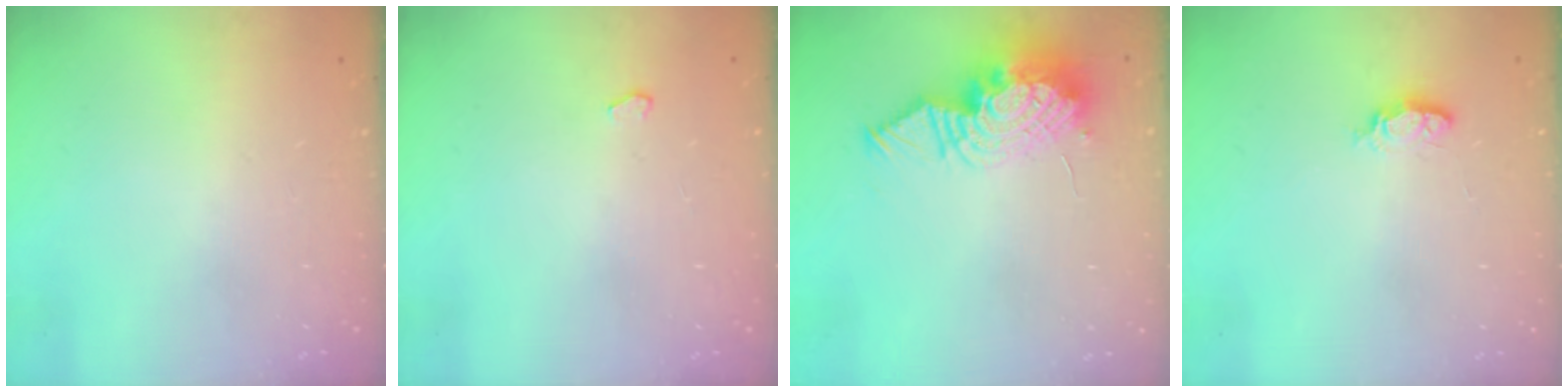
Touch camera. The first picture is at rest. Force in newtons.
{"total": 2.0, "press": 1.9, "slide": 0.3}
{"total": 19.1, "press": 15.7, "slide": 10.8}
{"total": 4.6, "press": 4.6, "slide": 0.5}